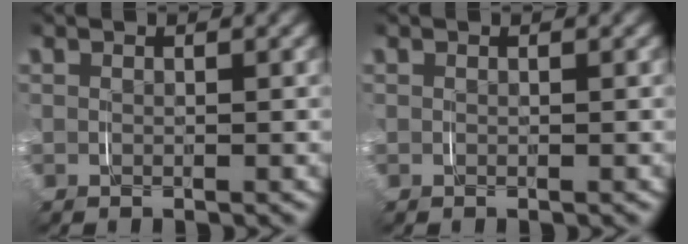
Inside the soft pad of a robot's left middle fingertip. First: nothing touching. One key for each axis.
{"total": 0.0}